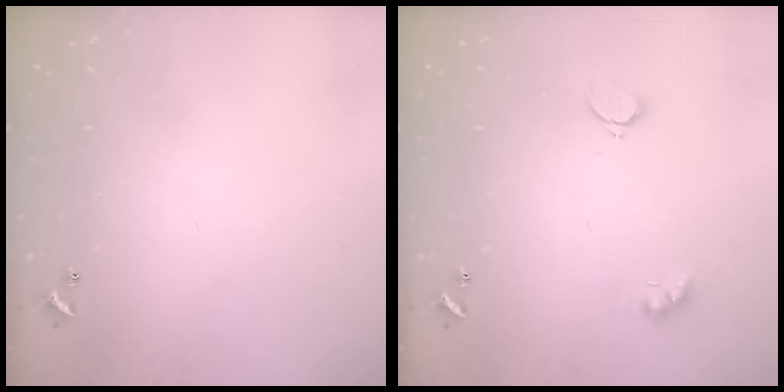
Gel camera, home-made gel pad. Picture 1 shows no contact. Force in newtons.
{"total": 2.9, "press": 2.8, "slide": 0.7}